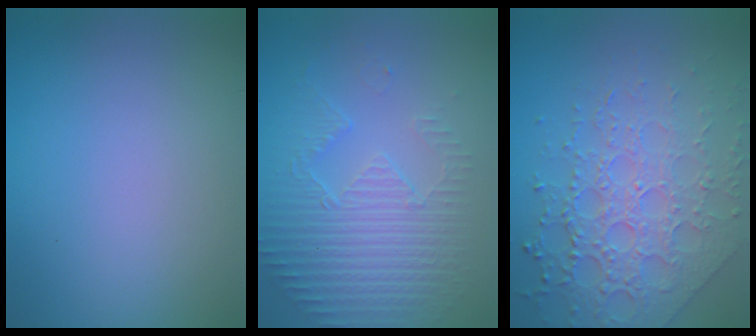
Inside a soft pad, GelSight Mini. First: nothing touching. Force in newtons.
{"total": 5.6, "press": 3.5, "slide": 4.3}
{"total": 7.4, "press": 5.4, "slide": 5.1}